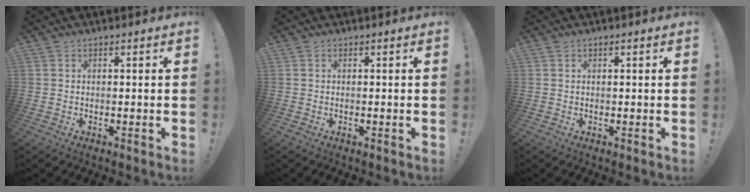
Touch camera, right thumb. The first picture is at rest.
{"total": 0.0}
{"total": 0.7, "force": [0.2, 0.0, 0.6], "torque": [-0.007, -0.001, 0.003]}